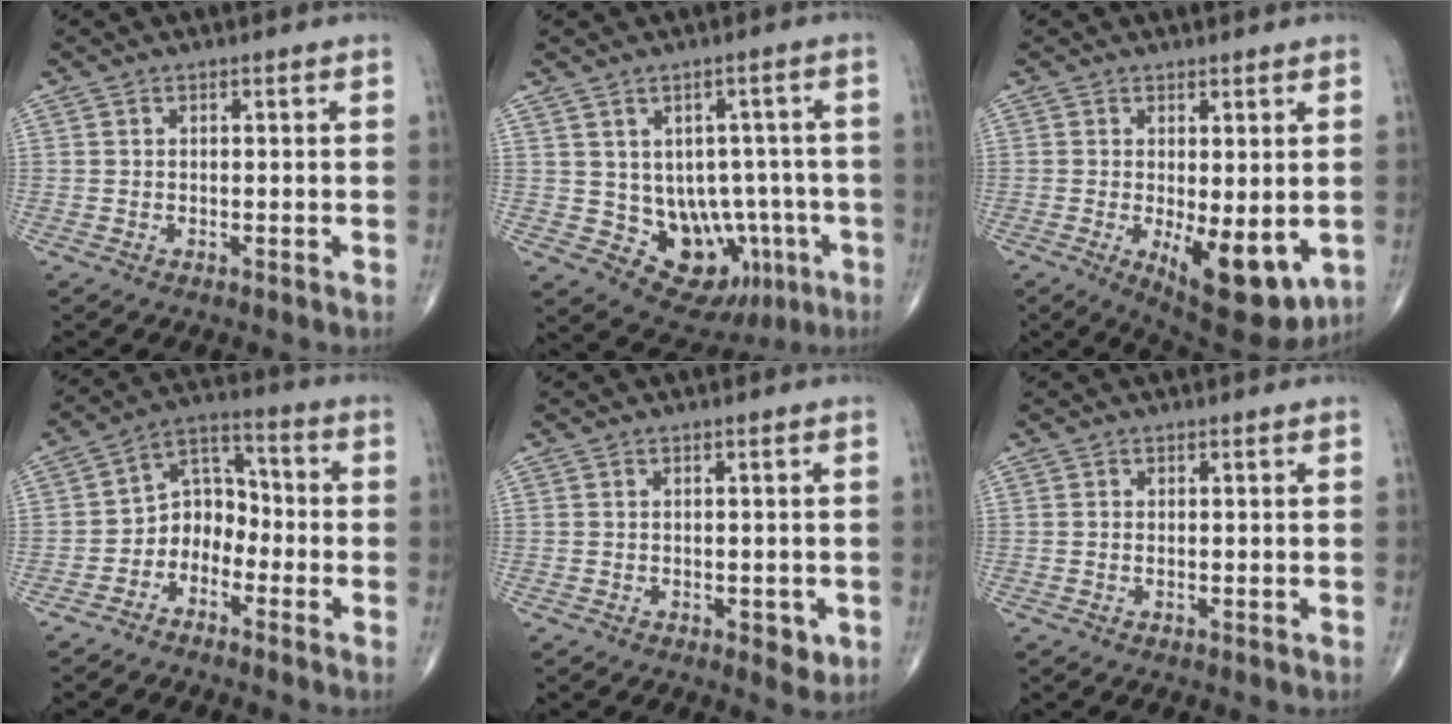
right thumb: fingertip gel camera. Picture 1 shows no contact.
{"total": 12.7, "force": [-3.2, 9.5, 7.8], "torque": [-0.052, 0.020, -0.023]}
{"total": 11.4, "force": [-2.5, 4.6, 10.1], "torque": [-0.129, -0.024, -0.020]}
{"total": 7.7, "force": [-3.4, 5.9, 3.6], "torque": [-0.028, 0.061, -0.078]}
{"total": 2.8, "force": [-0.9, 1.4, 2.2], "torque": [-0.019, -0.003, -0.008]}
{"total": 0.0}